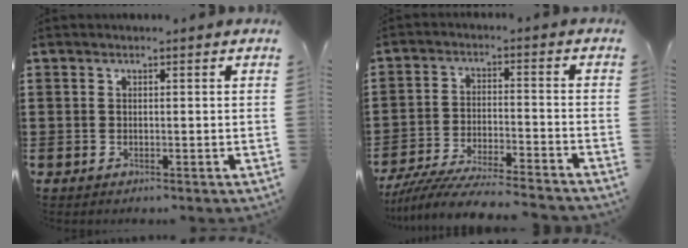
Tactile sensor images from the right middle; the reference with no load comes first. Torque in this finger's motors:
{"motor_torque": [0.46, -0.01, 0.58, 0.21]}